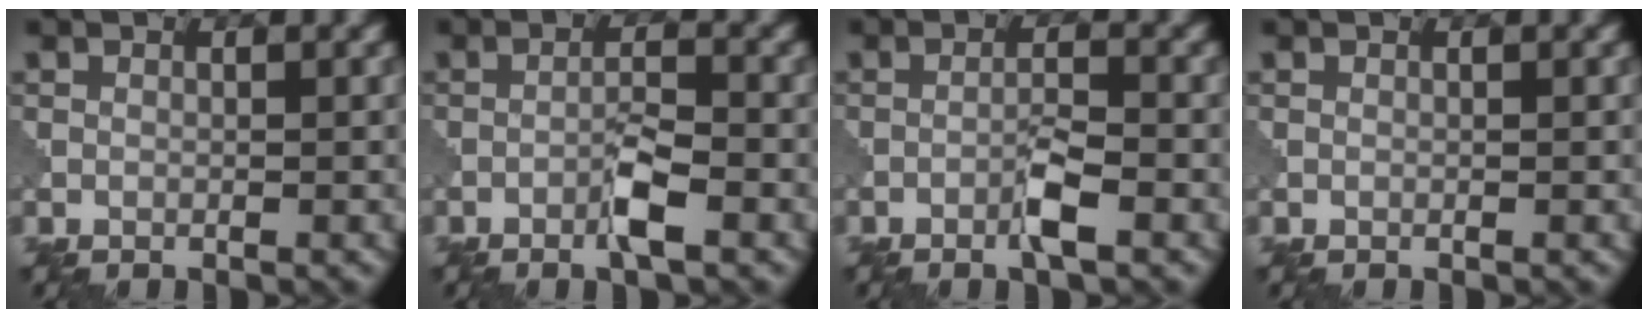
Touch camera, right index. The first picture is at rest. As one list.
[{"total": 3.0, "force": [-1.6, 0.4, 2.5], "torque": [-0.045, 0.007, -0.032]}, {"total": 2.7, "force": [-1.4, 0.2, 2.2], "torque": [-0.041, 0.007, -0.029]}, {"total": 0.0}]